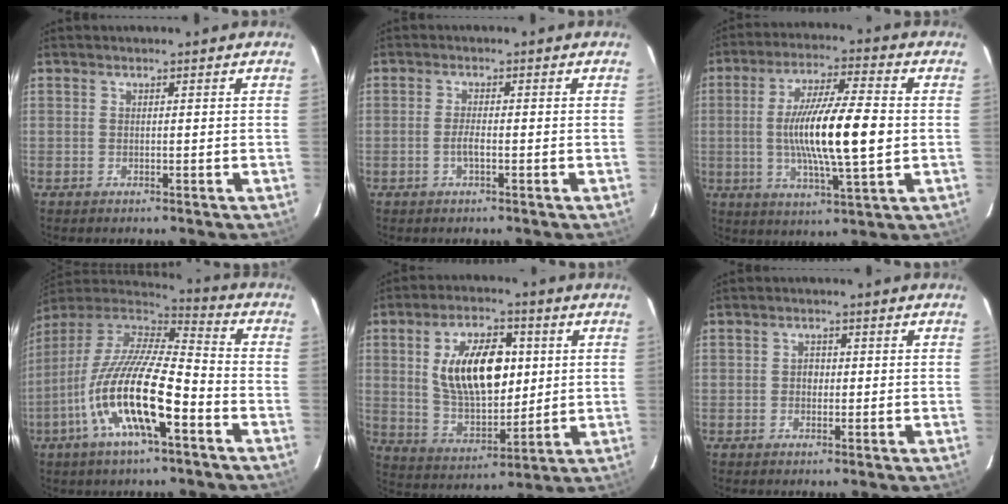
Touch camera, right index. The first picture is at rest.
{"total": 1.4, "force": [-0.6, 0.3, 1.3], "torque": [-0.026, 0.001, -0.011]}
{"total": 15.4, "force": [-0.6, 2.2, 15.2], "torque": [-0.273, -0.004, -0.009]}
{"total": 19.6, "force": [-7.7, 4.9, 17.3], "torque": [-0.324, -0.026, -0.153]}
{"total": 16.0, "force": [3.4, 8.5, 13.2], "torque": [-0.230, 0.012, 0.074]}
{"total": 1.4, "force": [-0.2, 1.3, 0.6], "torque": [-0.009, 0.006, -0.004]}